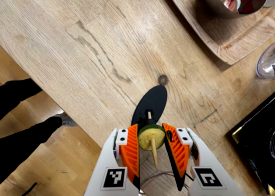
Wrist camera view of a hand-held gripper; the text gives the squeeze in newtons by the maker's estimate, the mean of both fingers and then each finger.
{"total": 10.3, "left": 10.0, "right": 10.6}